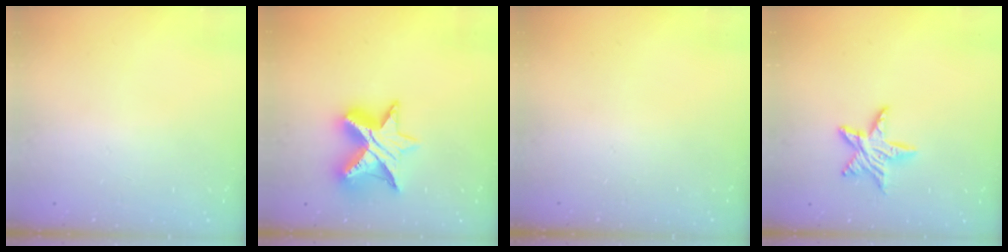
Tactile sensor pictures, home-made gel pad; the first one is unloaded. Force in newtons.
{"total": 12.4, "press": 12.4, "slide": 0.5}
{"total": 0.0}
{"total": 9.8, "press": 9.8, "slide": 0.6}